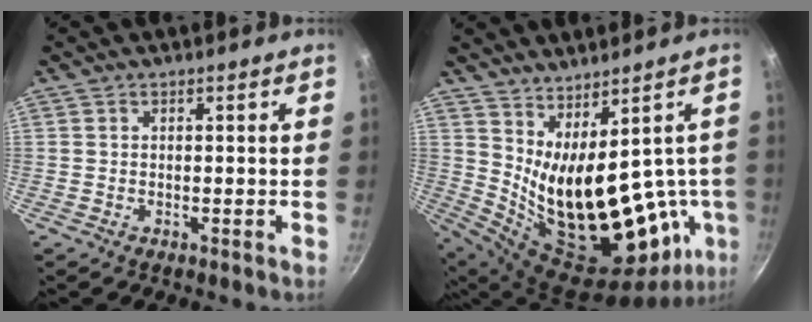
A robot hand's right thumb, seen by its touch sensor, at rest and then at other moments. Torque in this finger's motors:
{"motor_torque": [0.31, 4.70, 2.25, 0.52, 0.24]}